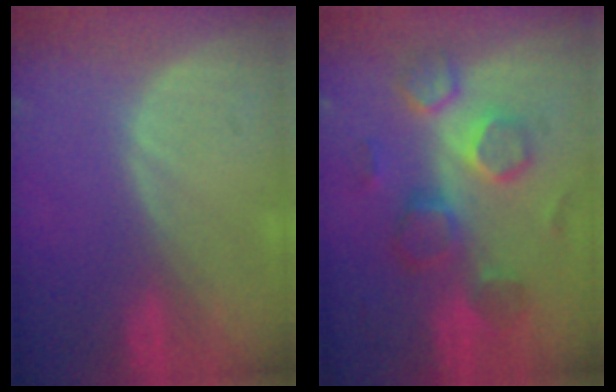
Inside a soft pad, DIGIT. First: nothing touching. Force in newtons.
{"total": 8.7, "press": 8.4, "slide": 2.3}